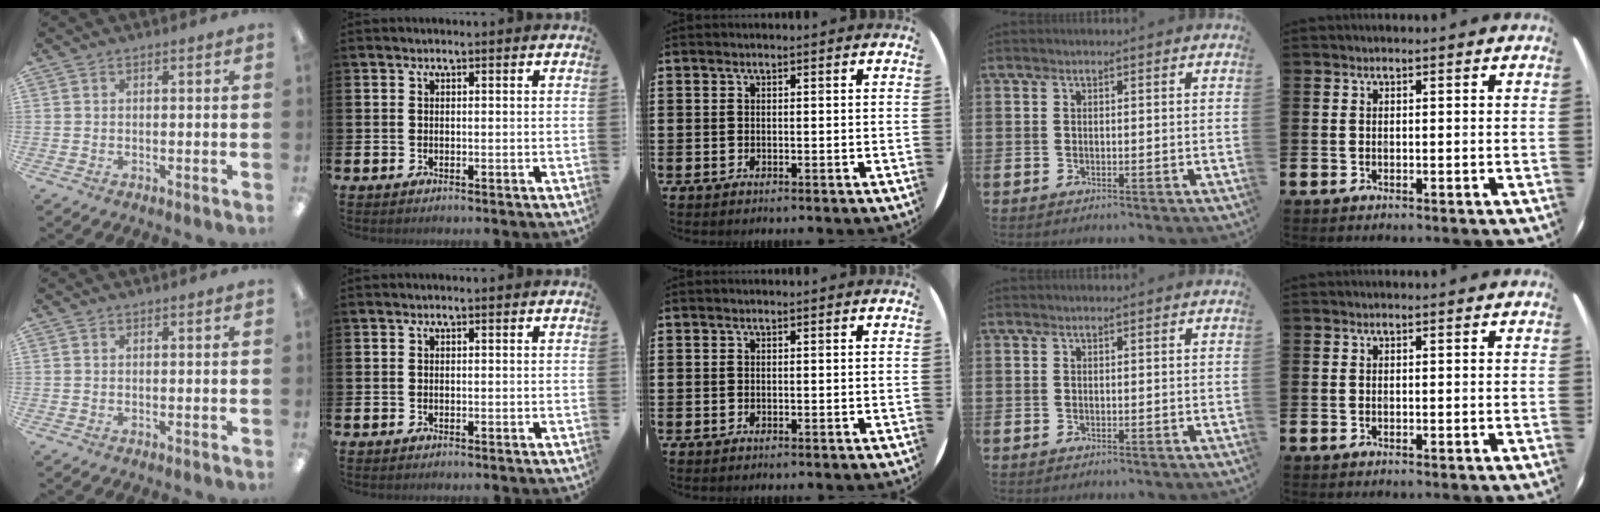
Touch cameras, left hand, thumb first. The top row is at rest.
{}